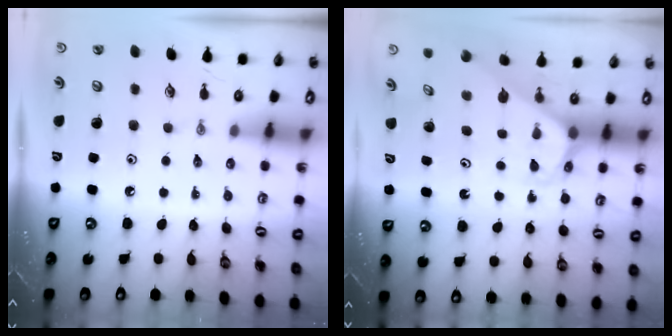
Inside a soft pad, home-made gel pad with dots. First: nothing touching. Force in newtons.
{"total": 2.6, "press": 2.6, "slide": 0.1}